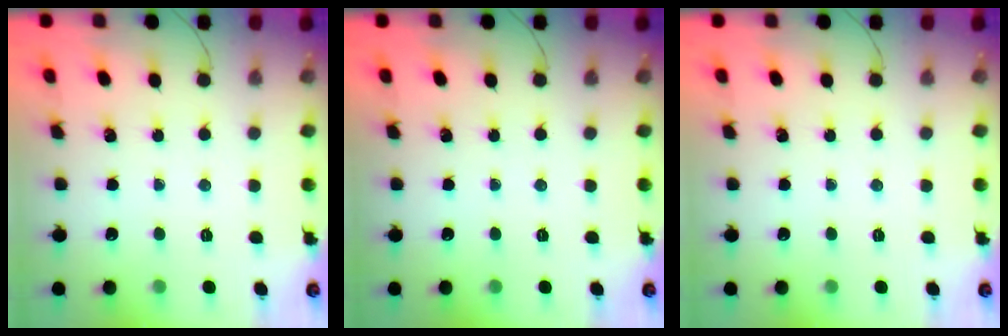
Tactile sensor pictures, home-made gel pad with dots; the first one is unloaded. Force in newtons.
{"total": 0.0}
{"total": 0.0}